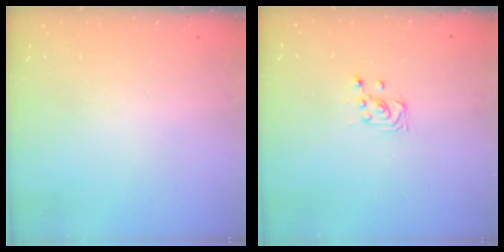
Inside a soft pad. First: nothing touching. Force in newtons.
{"total": 3.5, "press": 3.4, "slide": 0.8}